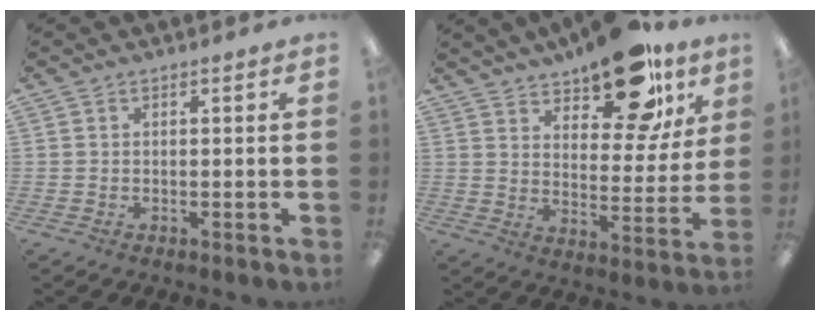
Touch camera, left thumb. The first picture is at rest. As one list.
[{"total": 18.1, "force": [13.1, 7.7, 9.9], "torque": [-0.137, -0.074, 0.220]}]